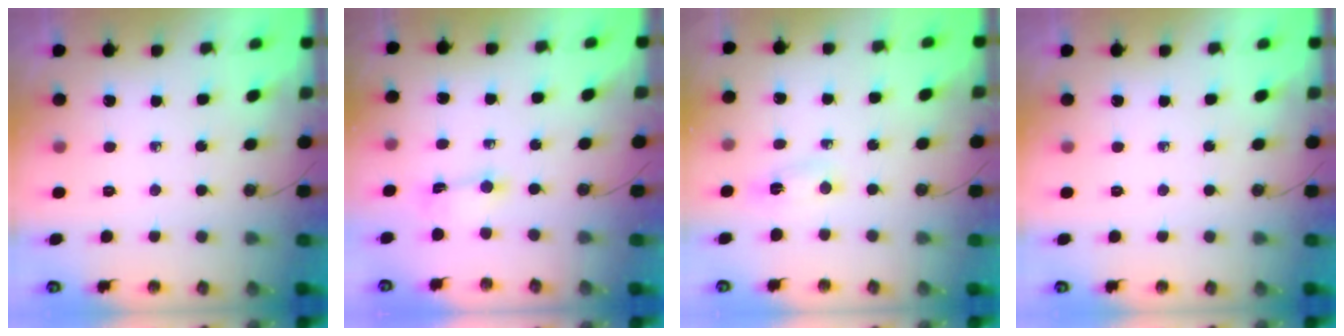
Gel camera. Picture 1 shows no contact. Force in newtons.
{"total": 1.3, "press": 1.2, "slide": 0.5}
{"total": 2.6, "press": 1.3, "slide": 2.2}
{"total": 0.0}